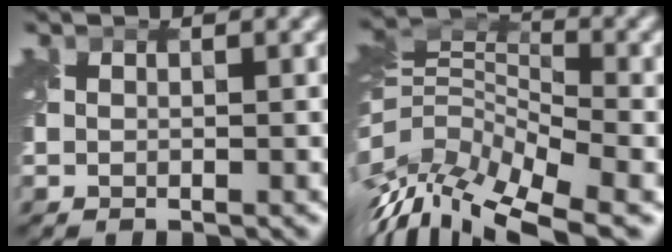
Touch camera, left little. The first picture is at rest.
{"total": 10.3, "force": [-6.6, 4.7, 6.3], "torque": [-0.137, 0.016, -0.120]}